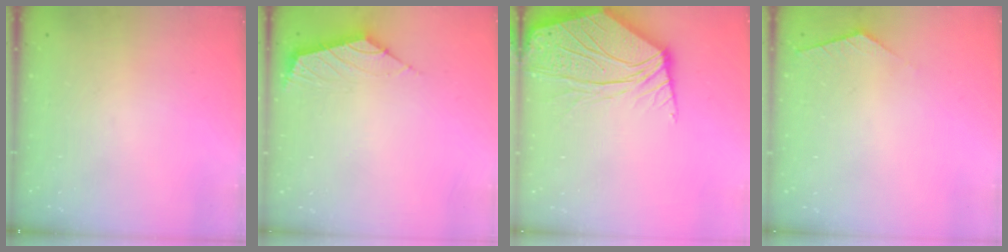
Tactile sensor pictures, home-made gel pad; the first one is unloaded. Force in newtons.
{"total": 2.7, "press": 2.6, "slide": 0.6}
{"total": 12.5, "press": 12.4, "slide": 1.7}
{"total": 2.1, "press": 2.0, "slide": 0.4}